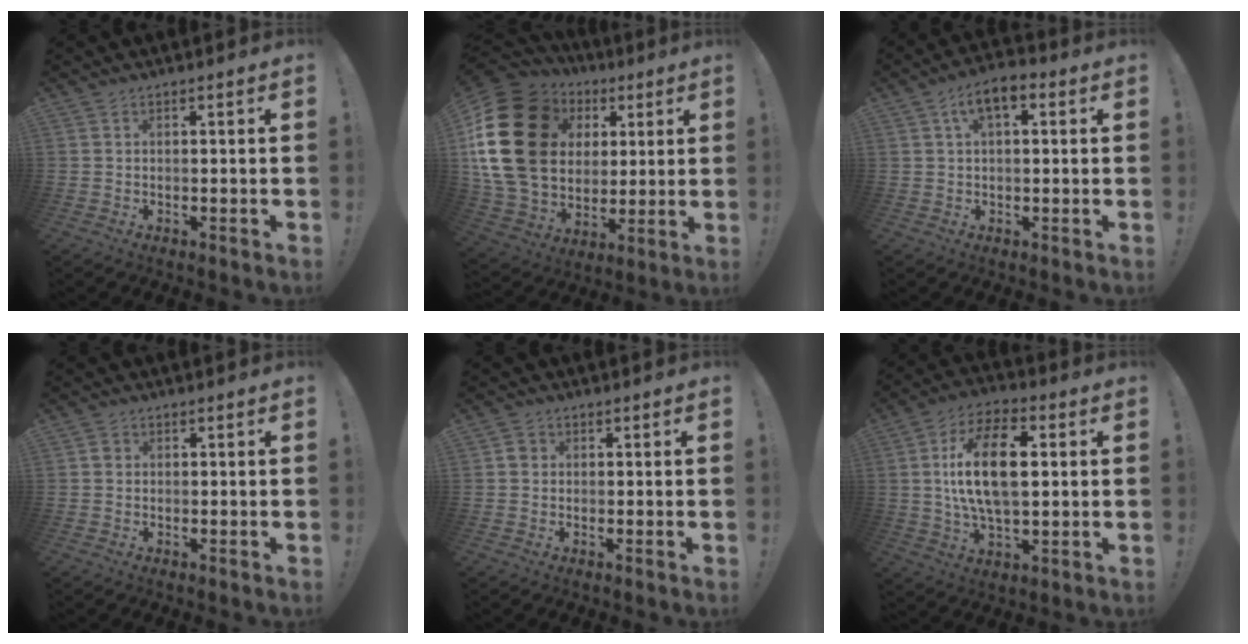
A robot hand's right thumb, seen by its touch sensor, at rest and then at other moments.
{"total": 25.9, "force": [6.0, 19.5, 15.9], "torque": [-0.300, -0.011, 0.139]}
{"total": 6.6, "force": [2.2, 3.2, 5.2], "torque": [-0.079, 0.003, 0.038]}
{"total": 1.4, "force": [0.1, 1.3, 0.4], "torque": [0.001, 0.001, 0.000]}
{"total": 2.2, "force": [0.1, 2.1, 0.8], "torque": [-0.006, 0.003, 0.001]}
{"total": 17.7, "force": [2.5, 9.0, 15.1], "torque": [-0.267, 0.003, 0.035]}